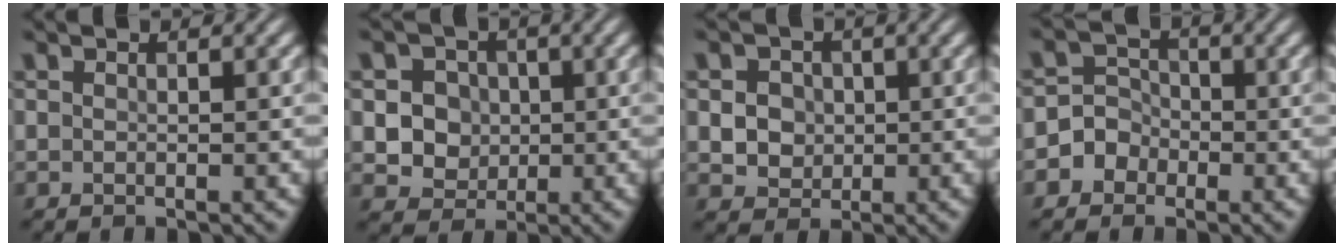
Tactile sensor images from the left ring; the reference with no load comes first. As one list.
[{"total": 4.8, "force": [0.7, 4.3, 2.0], "torque": [-0.029, 0.006, 0.010]}, {"total": 3.6, "force": [0.4, 3.2, 1.6], "torque": [-0.029, 0.002, 0.005]}, {"total": 3.2, "force": [-1.4, 2.8, 0.5], "torque": [0.019, 0.012, -0.038]}]